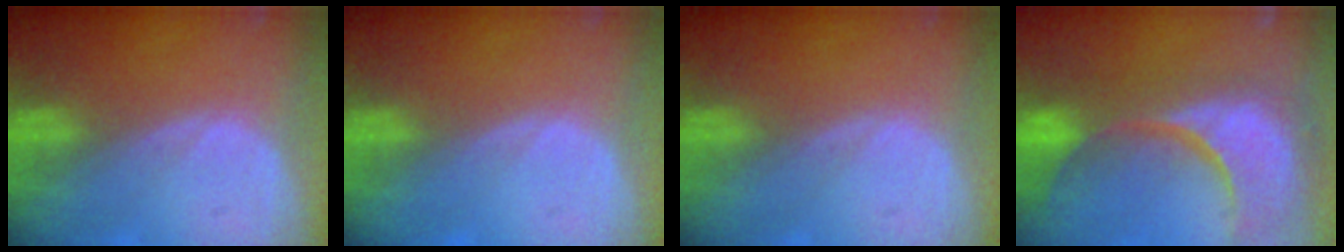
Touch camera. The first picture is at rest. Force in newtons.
{"total": 0.0}
{"total": 0.0}
{"total": 15.4, "press": 12.1, "slide": 9.6}